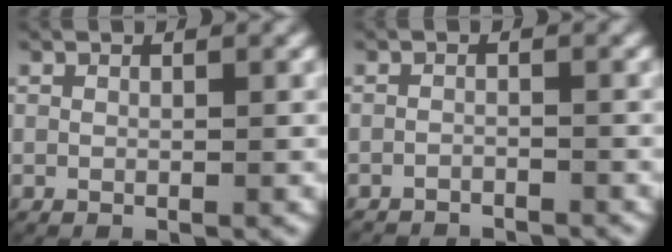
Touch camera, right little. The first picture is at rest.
{"total": 1.8, "force": [-1.8, 0.2, 0.0], "torque": [-0.003, -0.010, -0.029]}